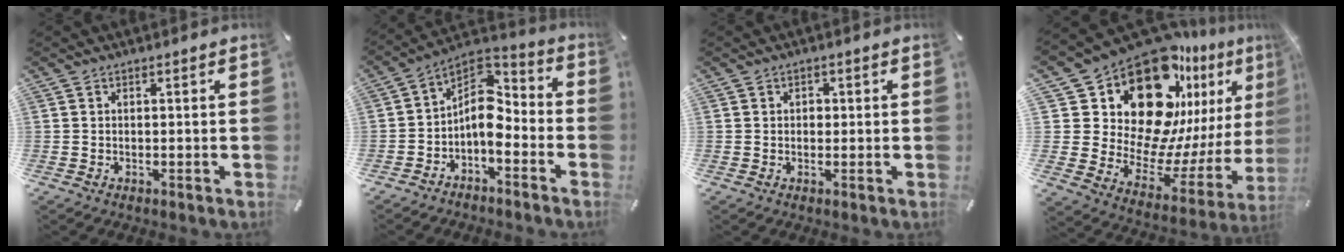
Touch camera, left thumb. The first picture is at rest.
{"total": 9.4, "force": [-2.9, 6.3, 6.4], "torque": [-0.125, 0.002, -0.058]}
{"total": 1.5, "force": [0.1, 1.3, 0.6], "torque": [0.001, 0.000, -0.004]}
{"total": 24.1, "force": [15.5, 13.8, 12.4], "torque": [-0.189, -0.151, 0.284]}